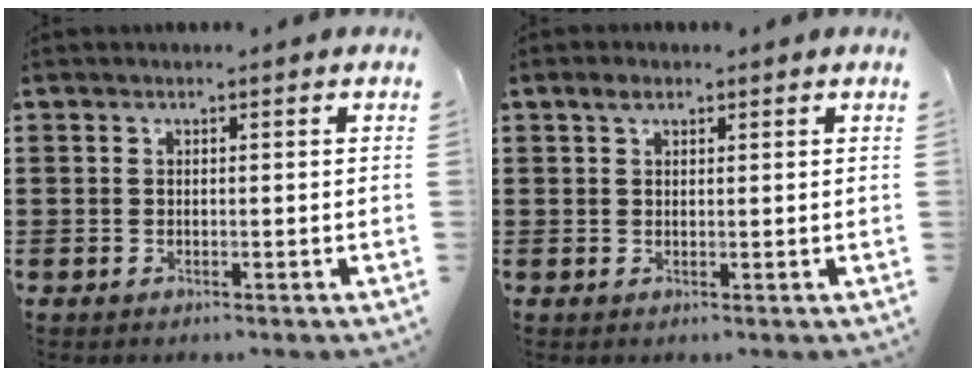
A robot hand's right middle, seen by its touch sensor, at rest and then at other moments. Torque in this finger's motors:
{"motor_torque": [0.07, -0.09, 0.14, 0.01]}